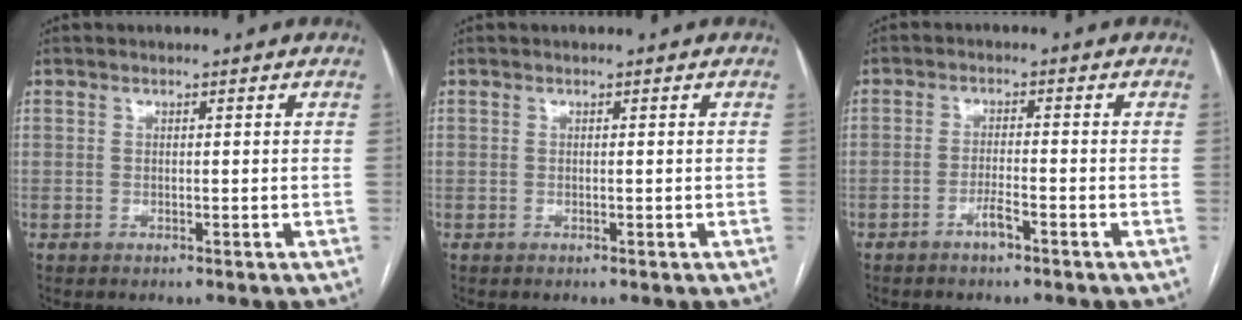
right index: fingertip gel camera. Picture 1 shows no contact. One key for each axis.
{"total": 0.0}
{"total": 2.5, "fx": -1.7, "fy": 0.2, "fz": 1.9, "tx": -0.035, "ty": 0.001, "tz": -0.032}